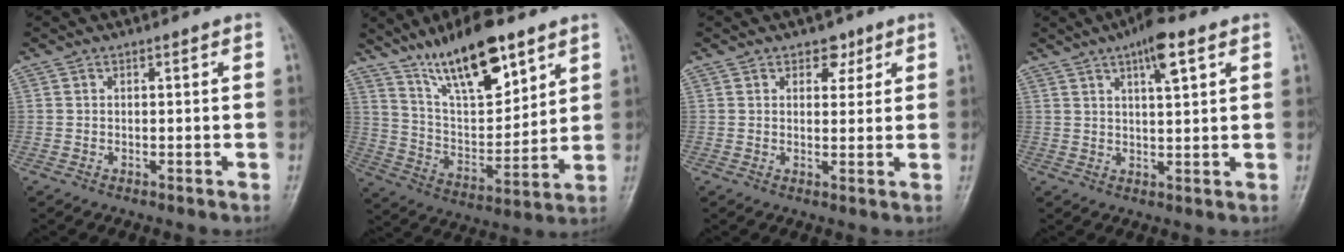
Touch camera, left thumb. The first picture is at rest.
{"total": 17.3, "force": [11.5, 6.0, 11.4], "torque": [-0.159, -0.061, 0.213]}
{"total": 3.3, "force": [2.0, 2.3, 1.4], "torque": [0.006, -0.009, 0.026]}
{"total": 6.8, "force": [3.6, 1.7, 5.5], "torque": [-0.085, -0.007, 0.056]}